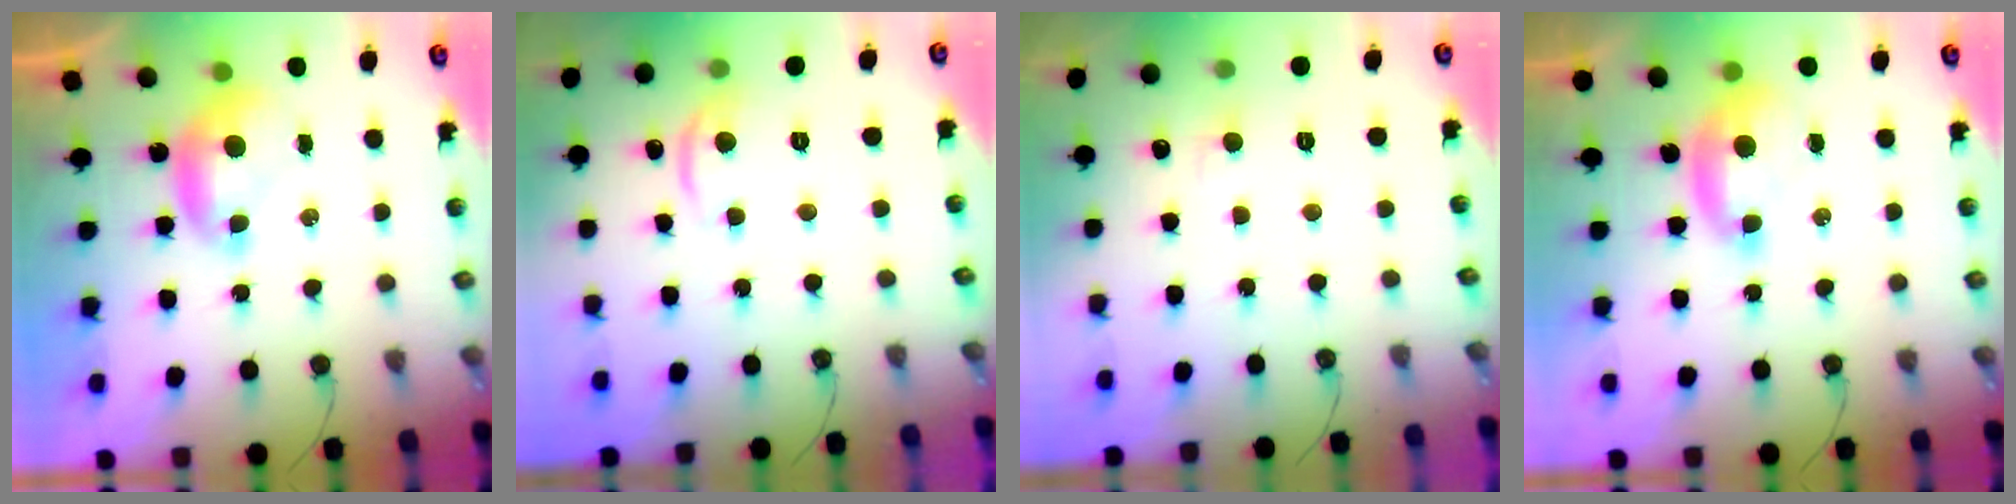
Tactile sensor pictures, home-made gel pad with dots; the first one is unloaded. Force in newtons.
{"total": 5.5, "press": 5.5, "slide": 0.5}
{"total": 1.3, "press": 1.2, "slide": 0.6}
{"total": 1.7, "press": 1.6, "slide": 0.7}